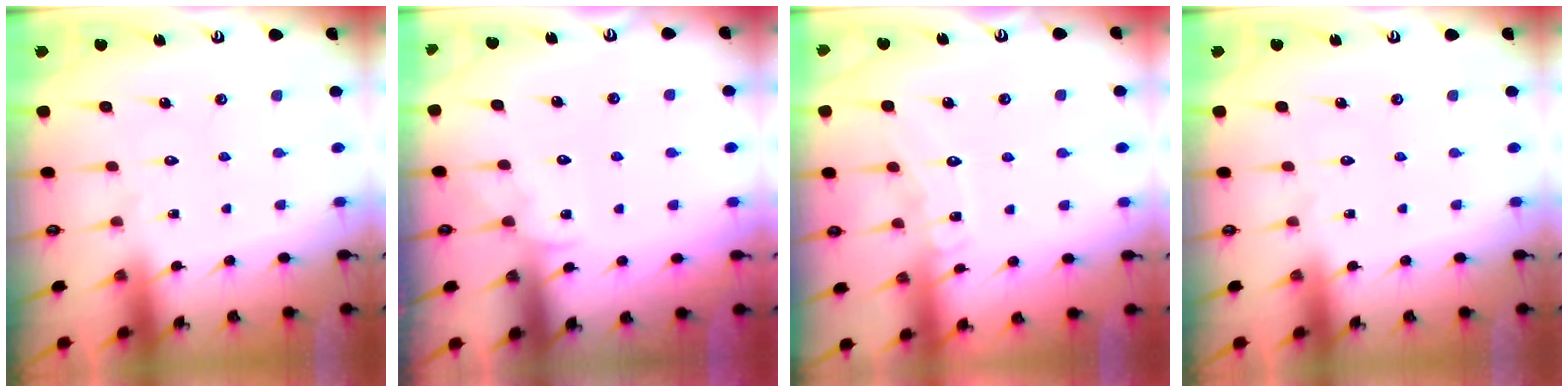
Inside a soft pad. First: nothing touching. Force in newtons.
{"total": 2.5, "press": 2.5, "slide": 0.4}
{"total": 6.5, "press": 6.4, "slide": 0.6}
{"total": 0.0}